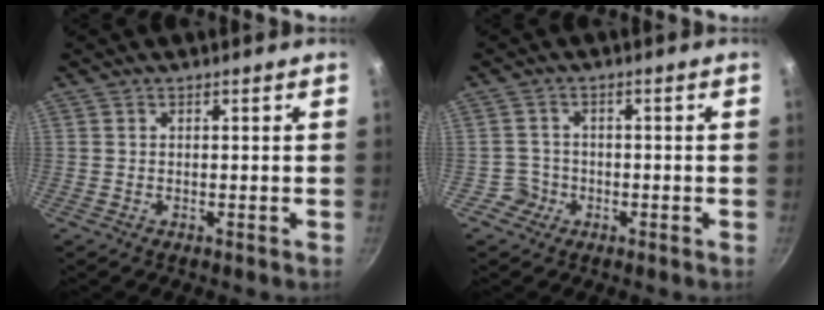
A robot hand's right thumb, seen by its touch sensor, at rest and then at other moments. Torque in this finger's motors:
{"motor_torque": [0.16, 0.12, 0.23, 0.13, 0.00]}